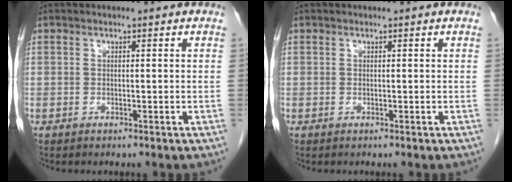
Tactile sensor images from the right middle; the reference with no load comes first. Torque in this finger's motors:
{"motor_torque": [0.00, 0.00, 0.00, 0.00]}